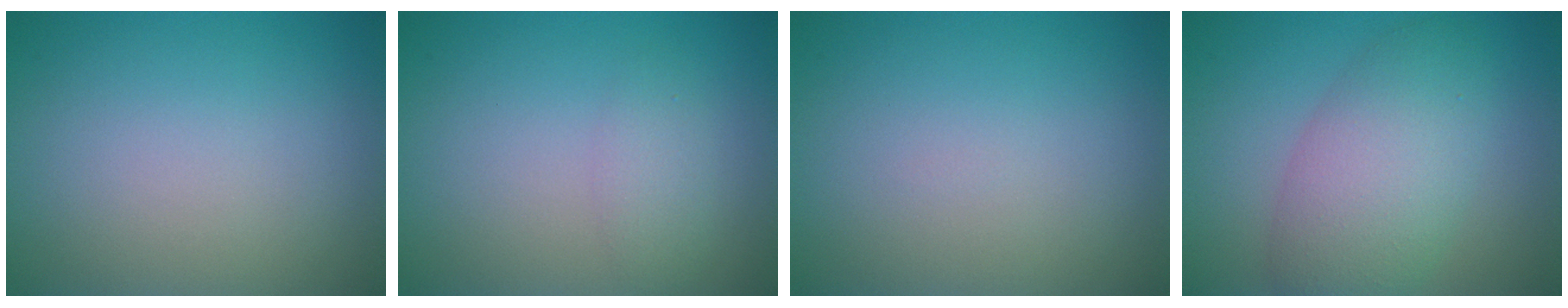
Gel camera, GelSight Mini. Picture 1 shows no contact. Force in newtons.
{"total": 1.7, "press": 1.7, "slide": 0.0}
{"total": 0.0}
{"total": 6.4, "press": 6.4, "slide": 0.2}